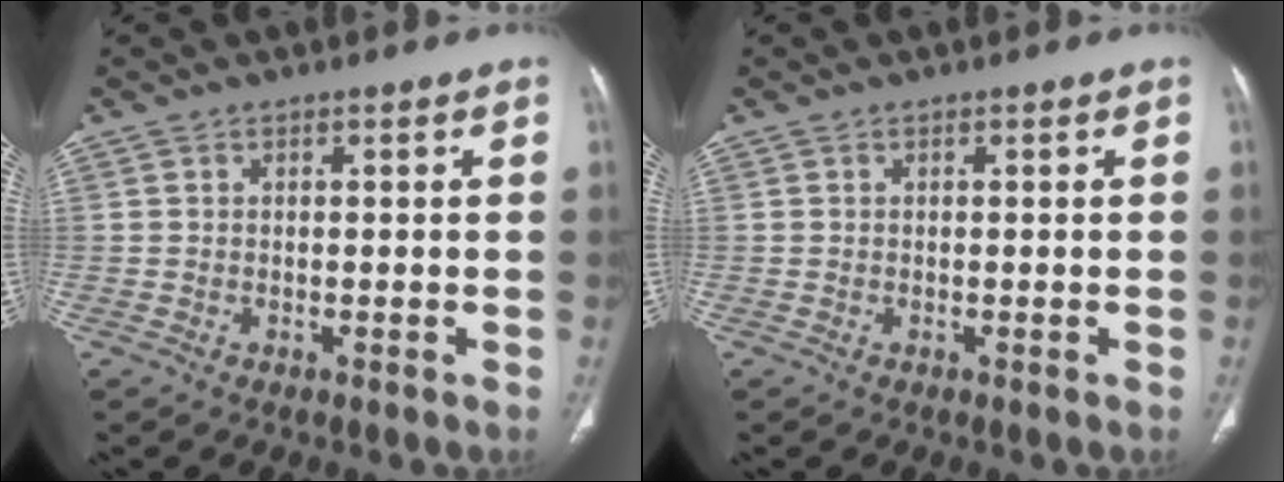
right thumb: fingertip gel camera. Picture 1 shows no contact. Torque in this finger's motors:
{"motor_torque": [0.04, 0.04, 0.25, -0.08, -0.01]}